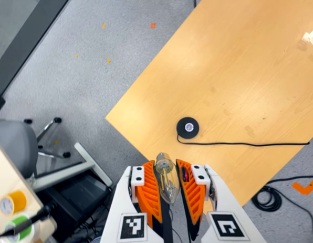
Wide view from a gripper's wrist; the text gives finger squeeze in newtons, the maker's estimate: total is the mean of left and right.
{"total": 23.7, "left": 25.7, "right": 21.7}